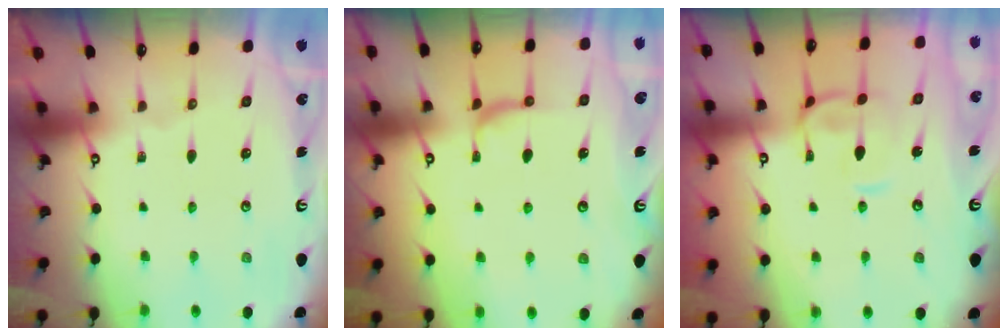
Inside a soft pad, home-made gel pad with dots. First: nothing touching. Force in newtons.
{"total": 2.9, "press": 2.7, "slide": 0.9}
{"total": 2.6, "press": 2.5, "slide": 0.9}